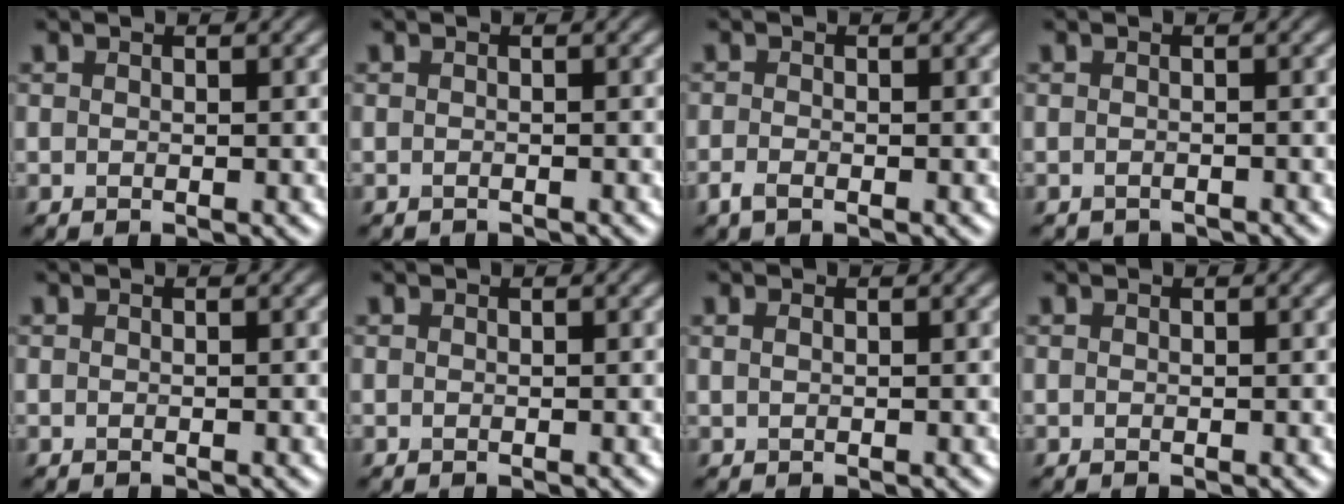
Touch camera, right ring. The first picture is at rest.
{"total": 1.0, "force": [-1.0, 0.0, 0.0], "torque": [0.003, -0.007, -0.017]}
{"total": 1.3, "force": [-0.9, 0.5, 0.8], "torque": [-0.020, -0.003, -0.020]}
{"total": 1.2, "force": [-1.2, 0.1, -0.1], "torque": [0.004, -0.007, -0.017]}
{"total": 0.0}
{"total": 0.0}
{"total": 0.6, "force": [0.3, 0.4, 0.4], "torque": [-0.010, -0.001, 0.006]}
{"total": 0.0}